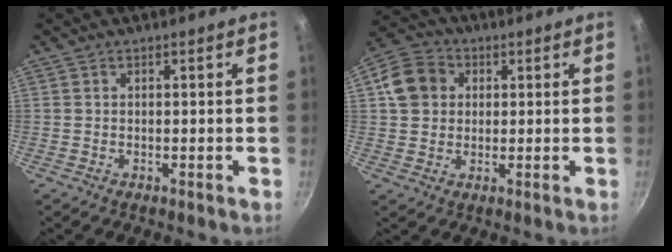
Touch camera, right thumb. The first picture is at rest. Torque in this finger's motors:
{"motor_torque": [-0.29, 1.29, 0.67, 0.27, 0.06]}